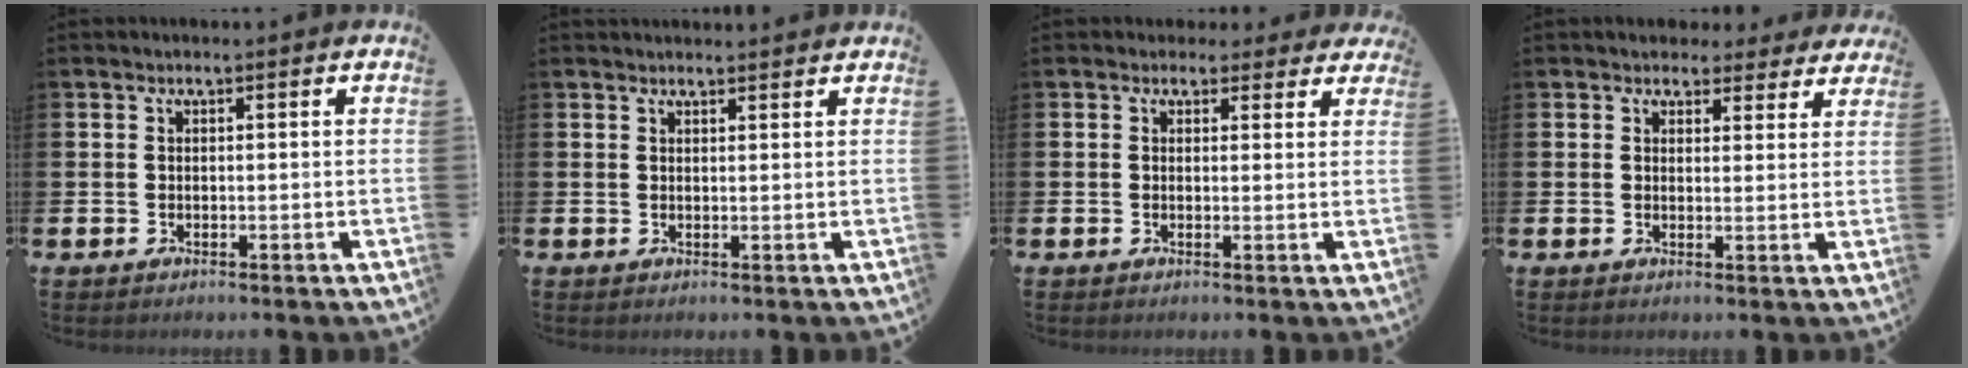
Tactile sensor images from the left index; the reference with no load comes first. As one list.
[{"total": 2.6, "force": [2.6, 0.4, -0.1], "torque": [0.010, -0.016, 0.045]}, {"total": 2.3, "force": [1.9, 1.3, -0.1], "torque": [0.007, -0.003, 0.030]}, {"total": 3.6, "force": [3.2, 1.6, 0.1], "torque": [0.008, -0.019, 0.053]}]